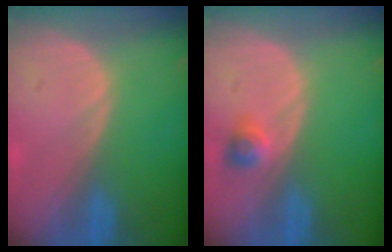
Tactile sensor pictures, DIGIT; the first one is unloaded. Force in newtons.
{"total": 2.2, "press": 2.1, "slide": 0.8}